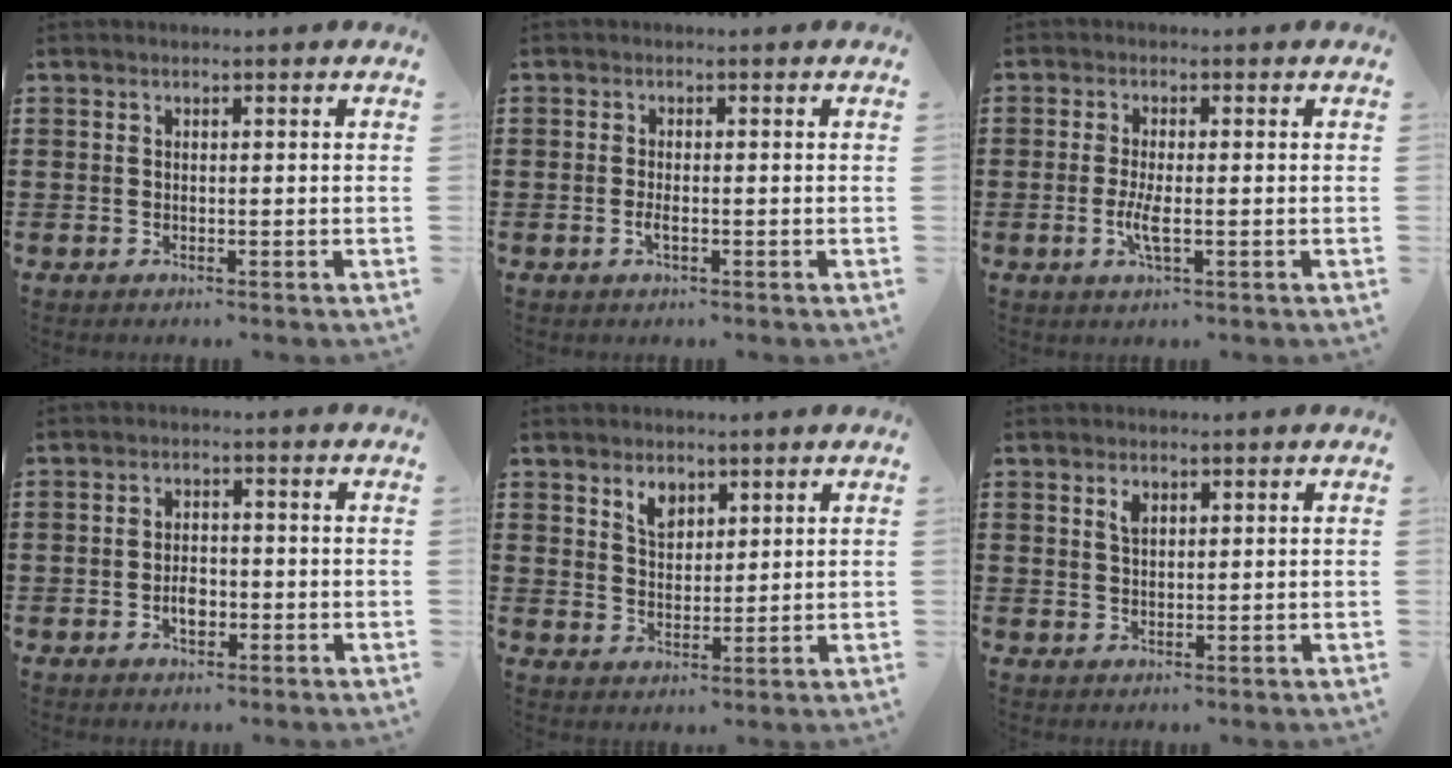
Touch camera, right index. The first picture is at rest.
{"total": 1.6, "force": [-0.6, 0.4, 1.5], "torque": [-0.034, -0.003, -0.012]}
{"total": 3.7, "force": [-0.9, 0.8, 3.5], "torque": [-0.075, -0.006, -0.021]}
{"total": 3.3, "force": [-1.1, 1.9, 2.5], "torque": [-0.037, 0.000, -0.021]}
{"total": 3.5, "force": [2.4, 2.1, 1.4], "torque": [-0.028, 0.002, 0.043]}
{"total": 1.7, "force": [1.0, 0.9, 1.1], "torque": [-0.025, 0.004, 0.018]}